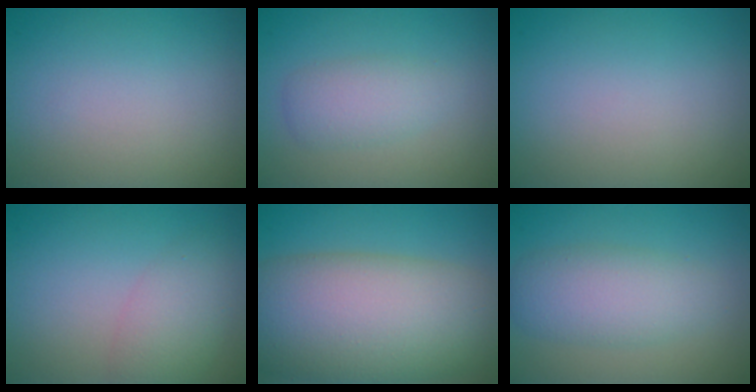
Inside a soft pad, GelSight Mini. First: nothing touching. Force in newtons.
{"total": 2.6, "press": 2.6, "slide": 0.1}
{"total": 0.0}
{"total": 3.3, "press": 3.3, "slide": 0.2}
{"total": 13.6, "press": 13.6, "slide": 0.4}
{"total": 4.6, "press": 4.6, "slide": 0.1}